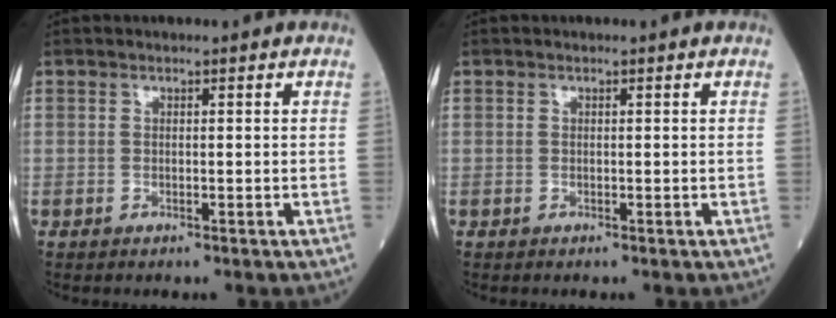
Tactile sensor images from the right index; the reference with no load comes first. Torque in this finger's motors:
{"motor_torque": [-0.10, -0.06, -0.03, 0.01]}